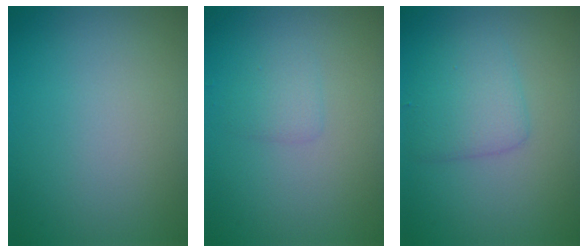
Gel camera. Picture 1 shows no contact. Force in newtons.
{"total": 1.3, "press": 1.3, "slide": 0.1}
{"total": 3.3, "press": 3.3, "slide": 0.1}